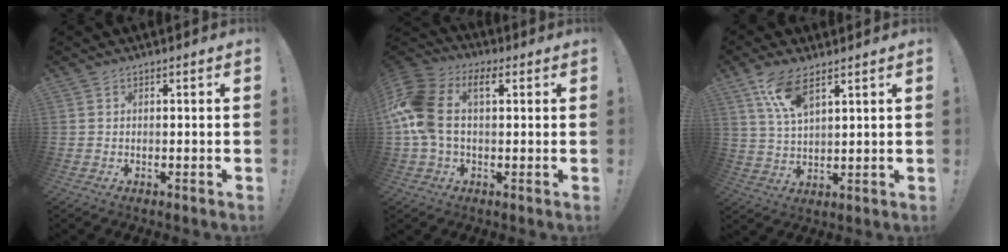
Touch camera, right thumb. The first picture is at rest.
{"total": 13.2, "force": [1.9, 8.3, 10.2], "torque": [-0.225, 0.009, 0.033]}
{"total": 9.1, "force": [6.1, 3.5, 5.7], "torque": [-0.108, -0.022, 0.114]}